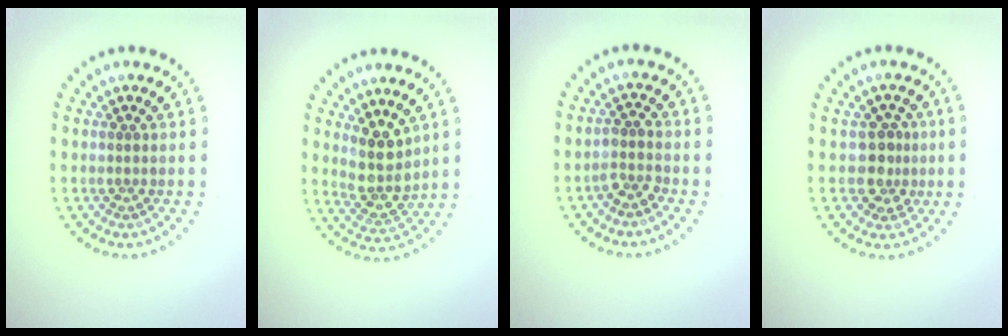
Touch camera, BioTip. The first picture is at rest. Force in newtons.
{"total": 3.3, "press": 2.7, "slide": 1.8}
{"total": 1.7, "press": 1.3, "slide": 1.0}
{"total": 2.5, "press": 2.2, "slide": 1.2}